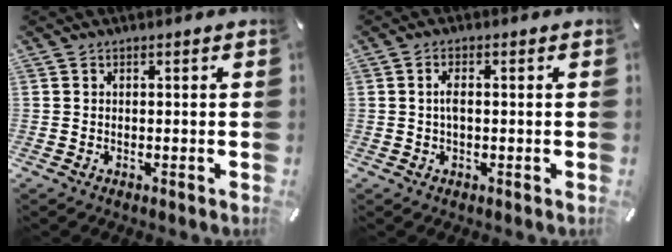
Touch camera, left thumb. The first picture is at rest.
{"total": 2.4, "force": [0.0, 1.1, 2.2], "torque": [-0.042, 0.002, -0.001]}